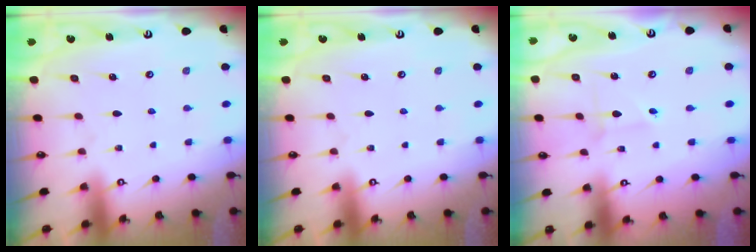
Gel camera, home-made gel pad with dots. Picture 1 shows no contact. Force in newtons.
{"total": 0.0}
{"total": 1.8, "press": 1.8, "slide": 0.1}